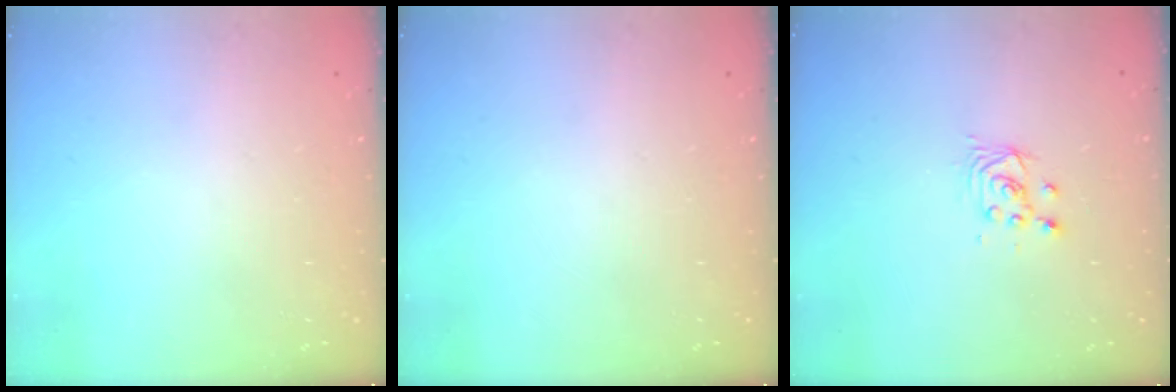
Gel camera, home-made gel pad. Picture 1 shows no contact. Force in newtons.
{"total": 0.0}
{"total": 2.5, "press": 2.5, "slide": 0.1}